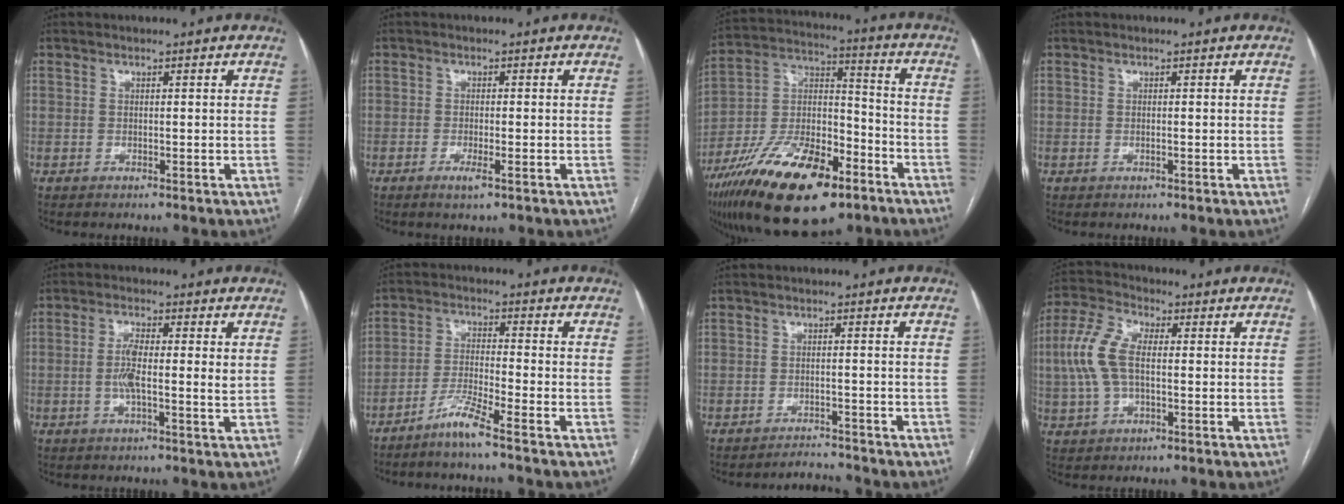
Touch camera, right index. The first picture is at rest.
{"total": 2.3, "force": [-1.4, 0.2, 1.9], "torque": [-0.034, -0.004, -0.023]}
{"total": 23.2, "force": [-14.4, 8.4, 16.2], "torque": [-0.300, -0.002, -0.247]}
{"total": 0.0}
{"total": 5.2, "force": [0.2, 0.8, 5.1], "torque": [-0.099, 0.005, -0.003]}
{"total": 5.3, "force": [-4.1, -0.9, 3.1], "torque": [-0.066, -0.016, -0.090]}
{"total": 2.4, "force": [-2.3, 0.0, -0.7], "torque": [0.013, -0.008, -0.031]}
{"total": 8.9, "force": [0.3, 4.3, 7.8], "torque": [-0.199, 0.021, 0.004]}